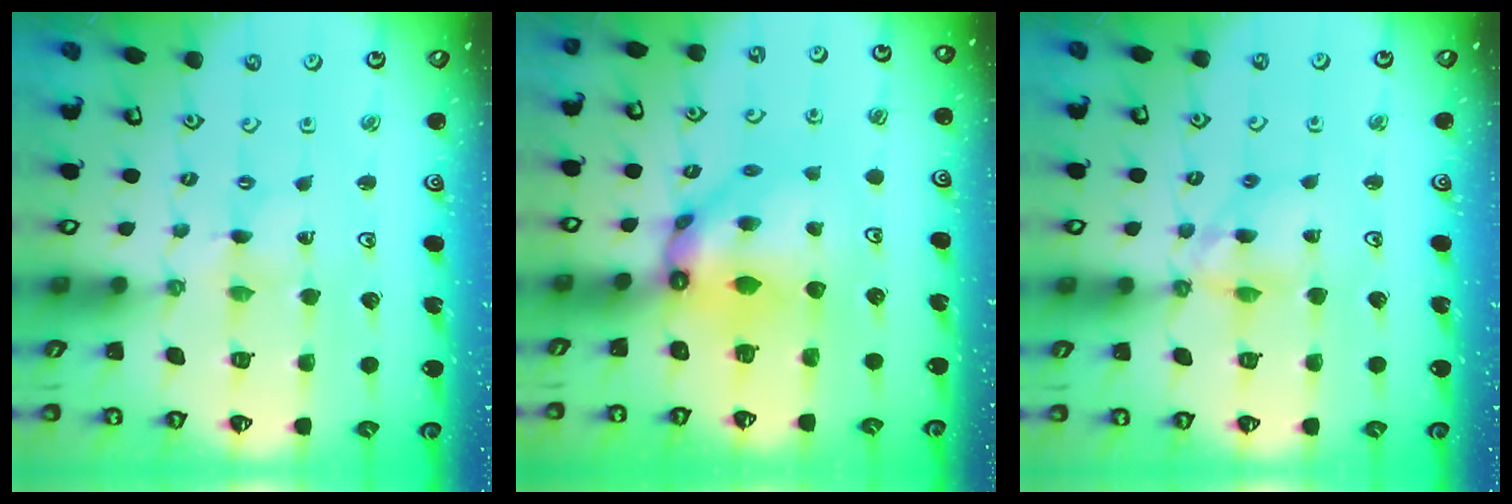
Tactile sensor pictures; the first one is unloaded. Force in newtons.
{"total": 9.8, "press": 9.8, "slide": 1.0}
{"total": 10.4, "press": 10.3, "slide": 1.1}